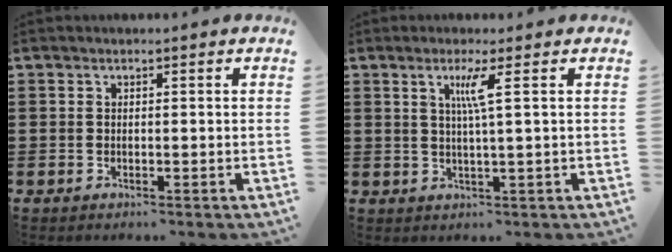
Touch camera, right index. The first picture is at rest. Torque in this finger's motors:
{"motor_torque": [0.23, -0.14, 0.13, 0.08]}